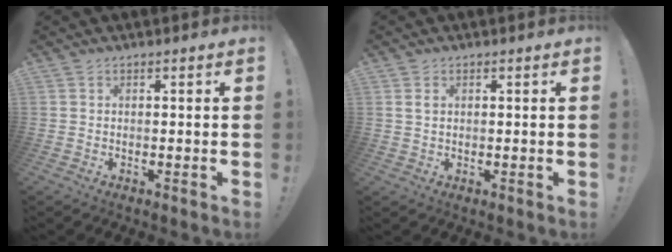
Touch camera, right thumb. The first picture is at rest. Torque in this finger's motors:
{"motor_torque": [-0.03, -0.12, -0.12, 0.08, 0.00]}